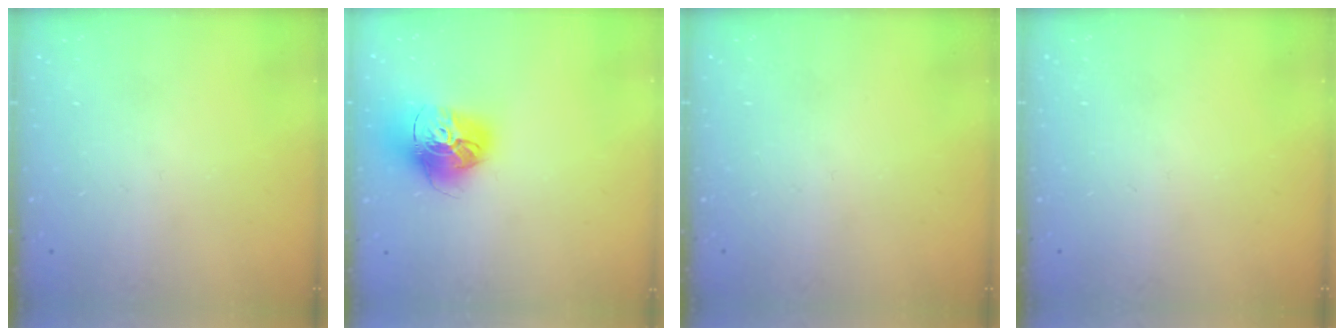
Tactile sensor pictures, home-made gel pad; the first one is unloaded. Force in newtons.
{"total": 17.0, "press": 16.9, "slide": 1.7}
{"total": 0.0}
{"total": 0.0}